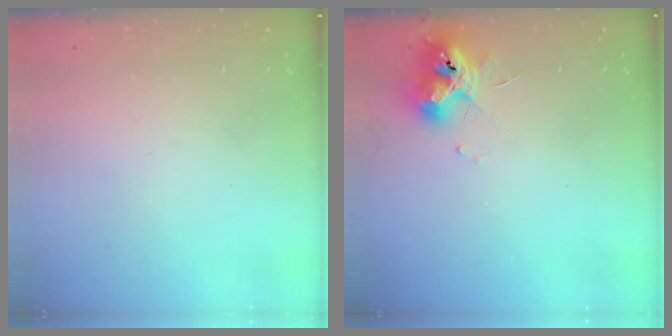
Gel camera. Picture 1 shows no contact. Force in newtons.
{"total": 10.9, "press": 10.9, "slide": 0.8}